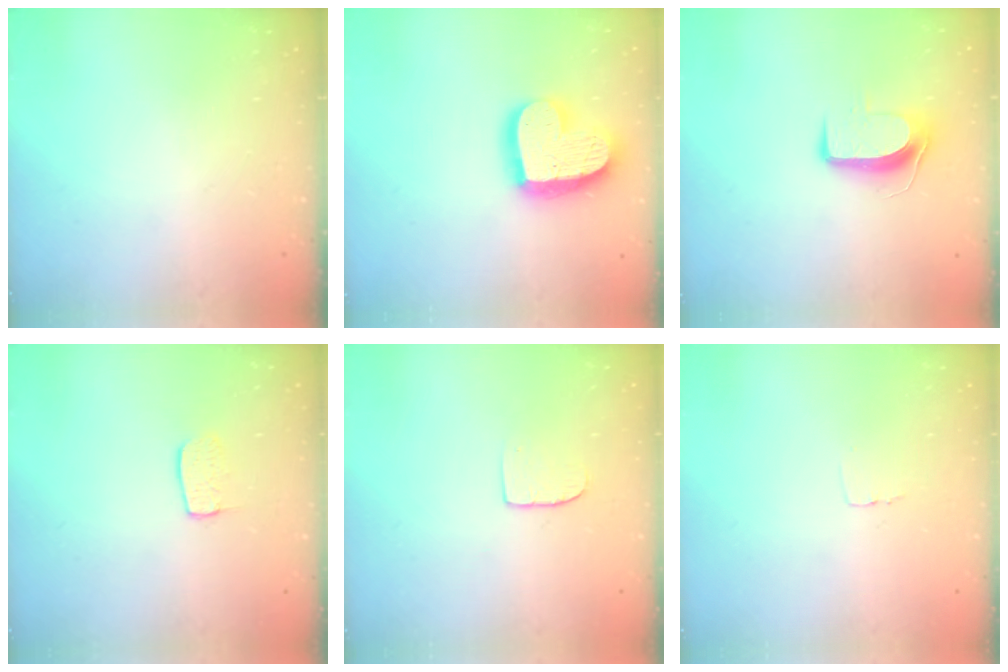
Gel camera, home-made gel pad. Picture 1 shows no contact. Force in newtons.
{"total": 19.6, "press": 19.5, "slide": 1.4}
{"total": 8.7, "press": 8.6, "slide": 0.5}
{"total": 5.6, "press": 5.6, "slide": 0.2}
{"total": 5.1, "press": 5.1, "slide": 0.4}
{"total": 2.6, "press": 2.6, "slide": 0.1}